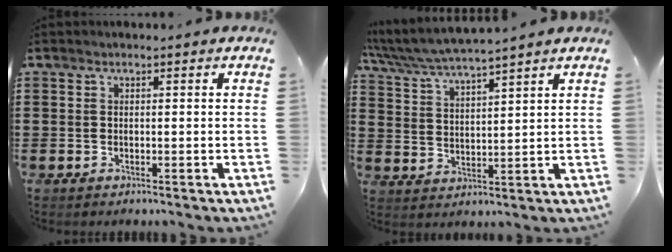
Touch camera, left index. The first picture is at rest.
{"total": 4.5, "force": [4.2, -0.4, 1.5], "torque": [-0.047, -0.026, 0.070]}